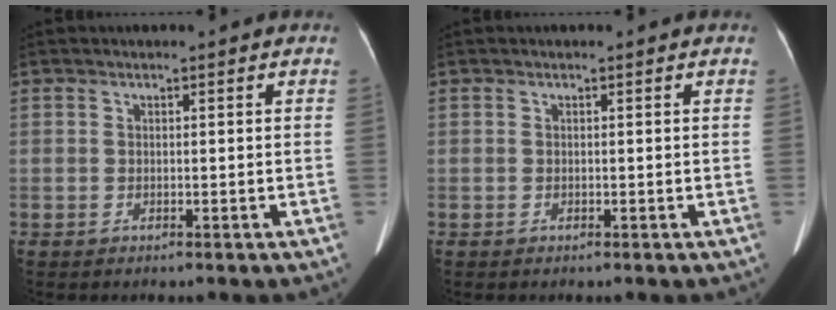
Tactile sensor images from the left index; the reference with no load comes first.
{"total": 0.0}